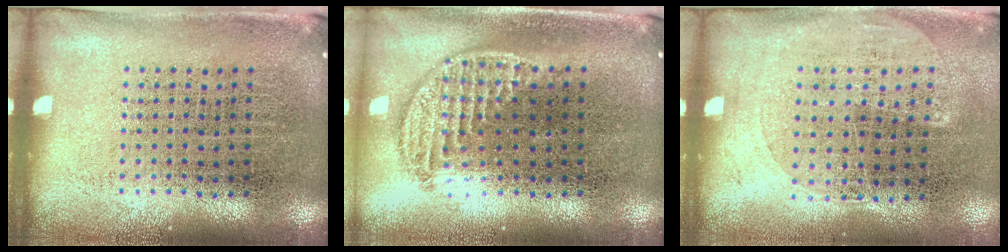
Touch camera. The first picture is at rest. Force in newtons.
{"total": 1.3, "press": 1.1, "slide": 0.6}
{"total": 1.3, "press": 1.0, "slide": 0.7}